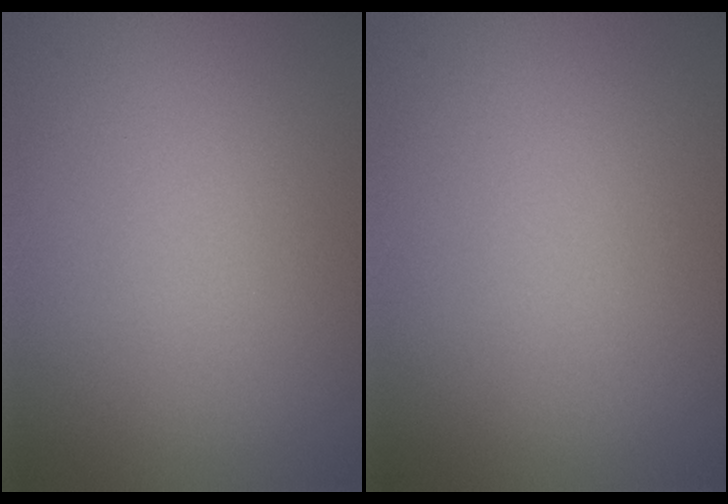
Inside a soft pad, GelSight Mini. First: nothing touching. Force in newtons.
{"total": 0.0}